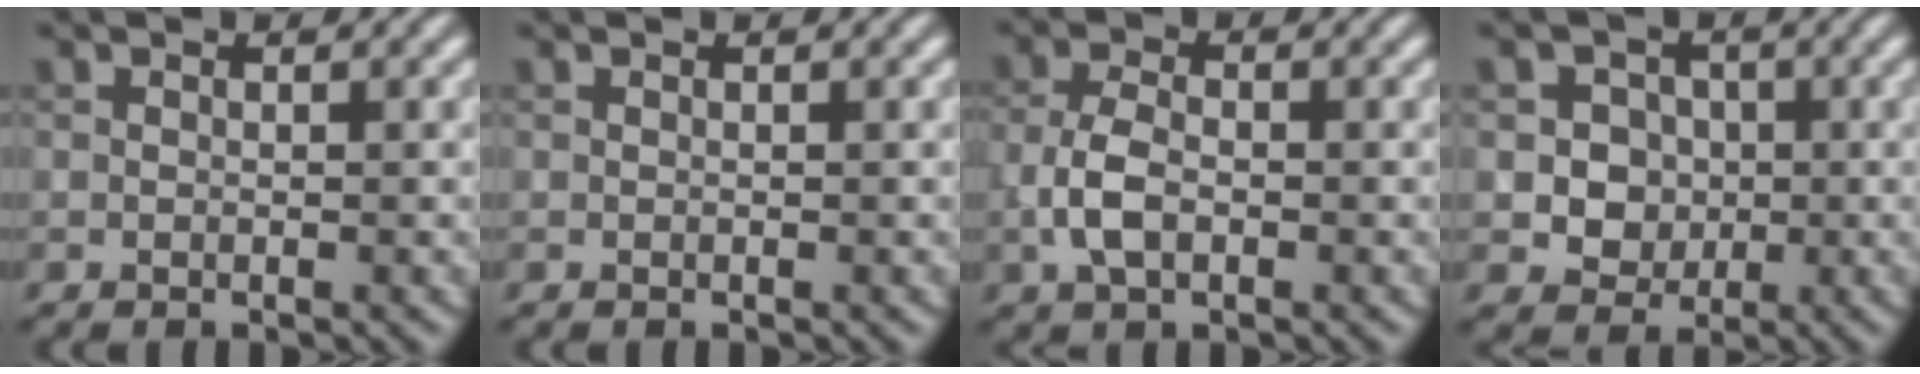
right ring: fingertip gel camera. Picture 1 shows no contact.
{"total": 0.0}
{"total": 3.3, "force": [-0.9, 1.9, 2.6], "torque": [-0.055, 0.002, -0.022]}
{"total": 3.7, "force": [0.1, 3.4, 1.5], "torque": [-0.007, 0.006, -0.006]}